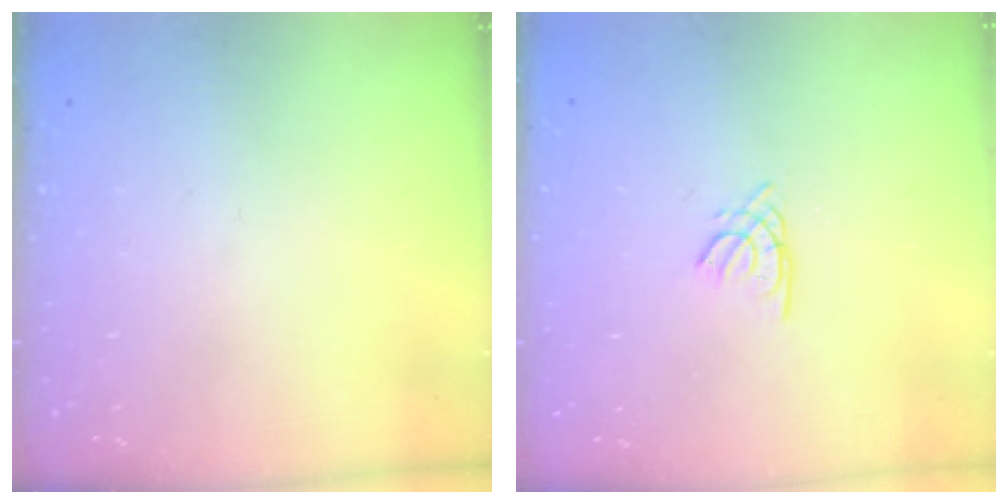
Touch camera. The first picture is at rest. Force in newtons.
{"total": 1.7, "press": 1.7, "slide": 0.4}